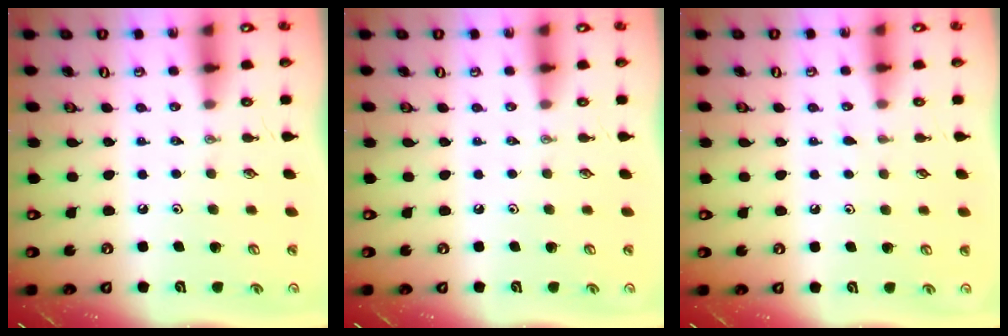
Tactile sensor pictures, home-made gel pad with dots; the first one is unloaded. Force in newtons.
{"total": 0.0}
{"total": 4.2, "press": 4.2, "slide": 0.4}